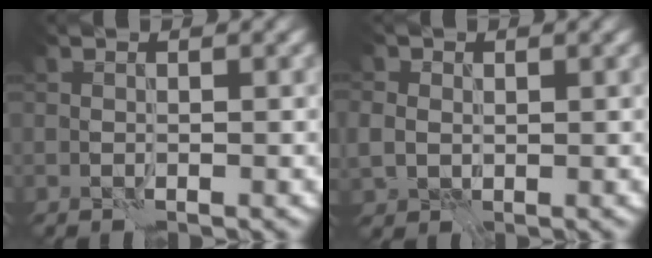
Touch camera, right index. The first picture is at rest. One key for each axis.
{"total": 2.3, "fx": 0.5, "fy": 2.1, "fz": 0.9, "tx": -0.016, "ty": 0.004, "tz": 0.007}